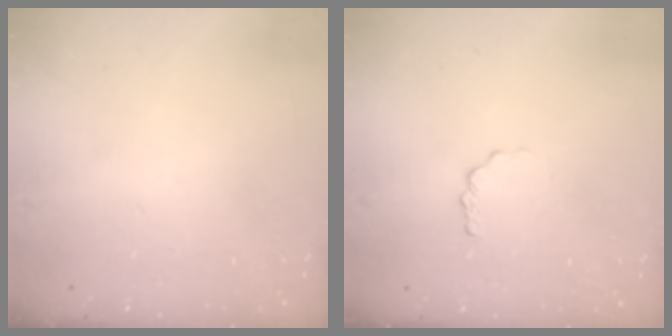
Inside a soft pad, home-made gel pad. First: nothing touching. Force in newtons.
{"total": 1.0, "press": 1.0, "slide": 0.2}